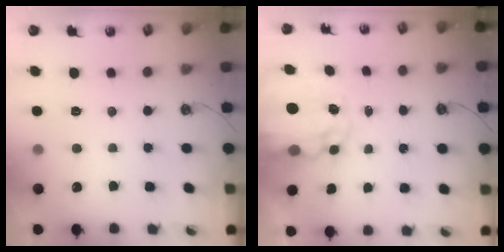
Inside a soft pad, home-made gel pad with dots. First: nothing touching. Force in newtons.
{"total": 9.3, "press": 9.3, "slide": 0.8}